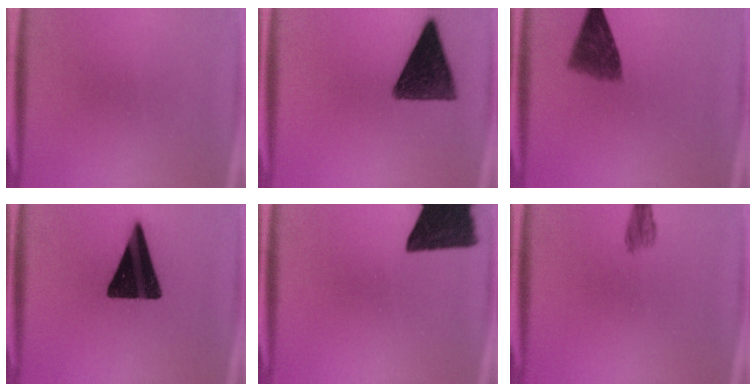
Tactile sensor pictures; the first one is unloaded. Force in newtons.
{"total": 13.5}
{"total": 7.2}
{"total": 18.8}
{"total": 14.8}
{"total": 1.6}